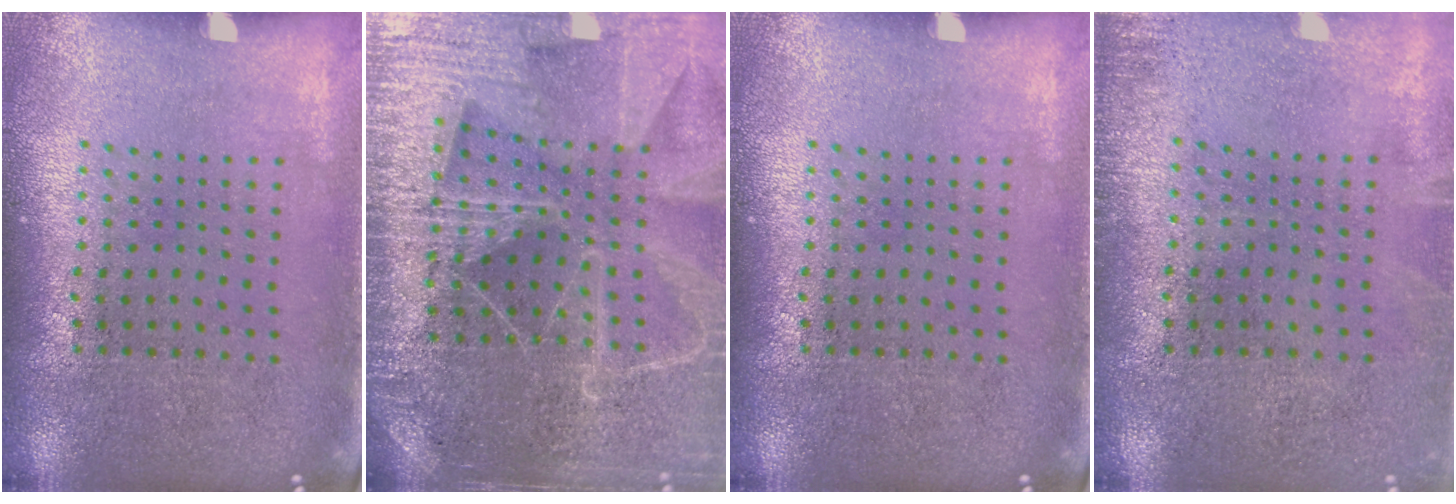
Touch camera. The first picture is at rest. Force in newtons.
{"total": 4.9, "press": 4.5, "slide": 2.0}
{"total": 0.0}
{"total": 1.2, "press": 1.1, "slide": 0.2}